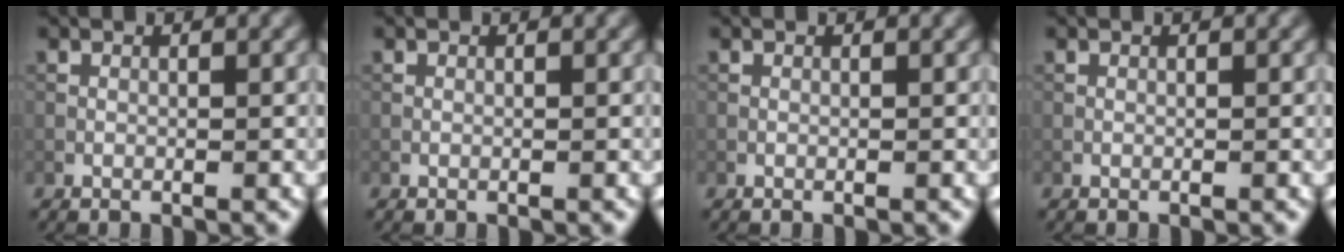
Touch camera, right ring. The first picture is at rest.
{"total": 0.0}
{"total": 0.0}
{"total": 0.0}